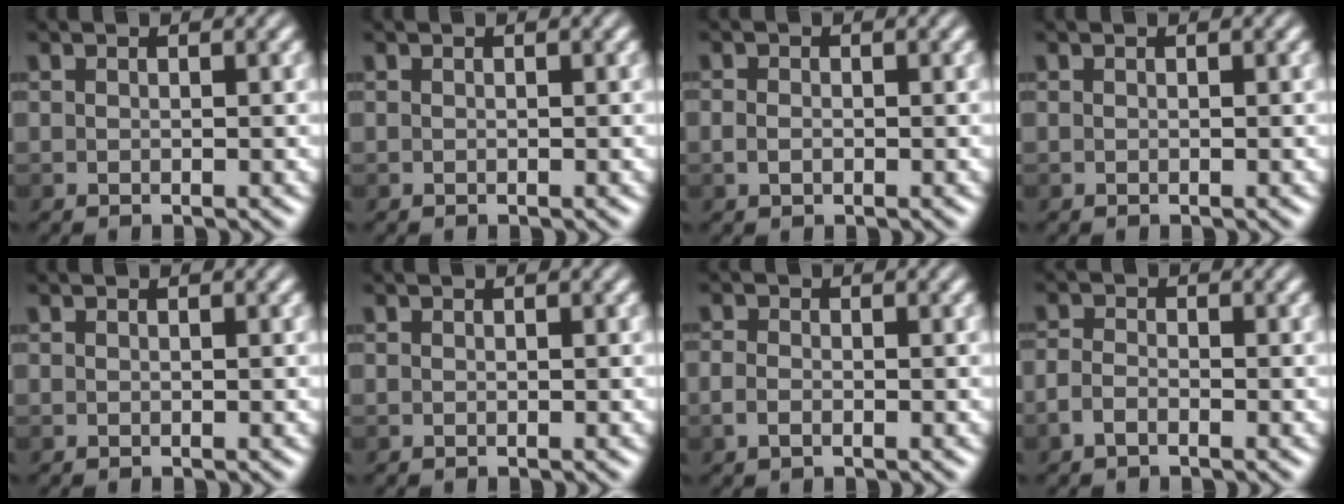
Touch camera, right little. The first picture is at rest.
{"total": 0.0}
{"total": 1.1, "force": [-0.3, 0.8, 0.7], "torque": [-0.016, -0.001, -0.008]}
{"total": 0.0}
{"total": 0.0}
{"total": 0.0}
{"total": 1.5, "force": [-0.7, 0.9, 1.0], "torque": [-0.021, 0.000, -0.017]}
{"total": 1.6, "force": [-1.1, 0.7, 1.0], "torque": [-0.020, 0.002, -0.025]}